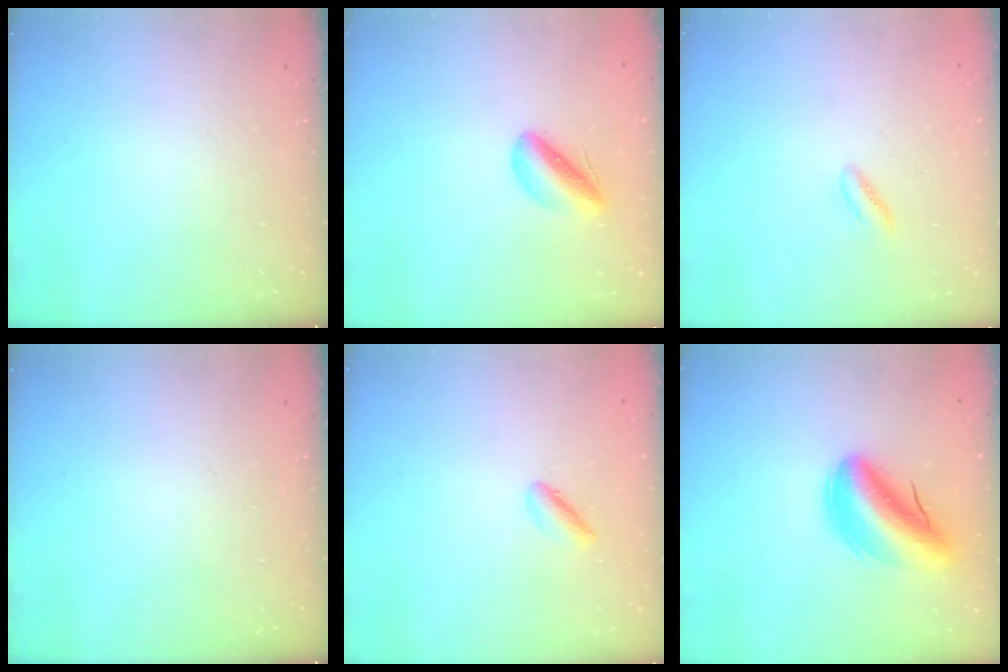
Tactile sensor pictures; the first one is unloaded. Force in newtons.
{"total": 6.3, "press": 6.1, "slide": 1.8}
{"total": 2.8, "press": 2.5, "slide": 1.3}
{"total": 0.0}
{"total": 1.7, "press": 1.6, "slide": 0.5}
{"total": 11.0, "press": 10.5, "slide": 3.3}